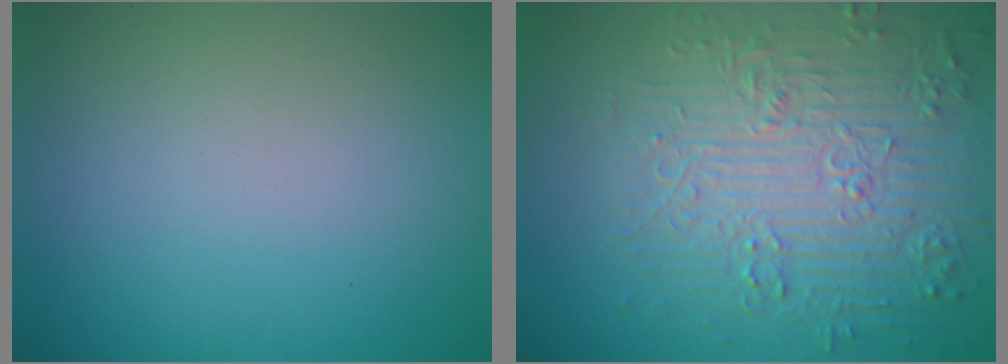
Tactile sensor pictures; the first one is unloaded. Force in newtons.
{"total": 7.4, "press": 5.9, "slide": 4.6}